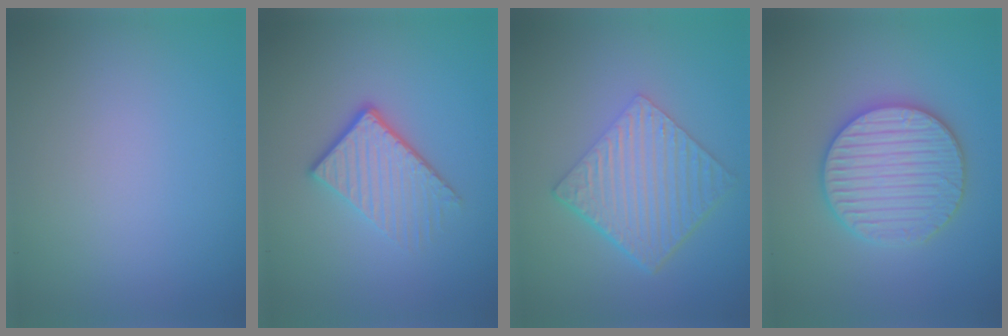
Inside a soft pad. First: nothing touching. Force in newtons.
{"total": 3.9, "press": 2.8, "slide": 2.8}
{"total": 6.4, "press": 4.3, "slide": 4.7}
{"total": 5.9, "press": 5.8, "slide": 1.1}